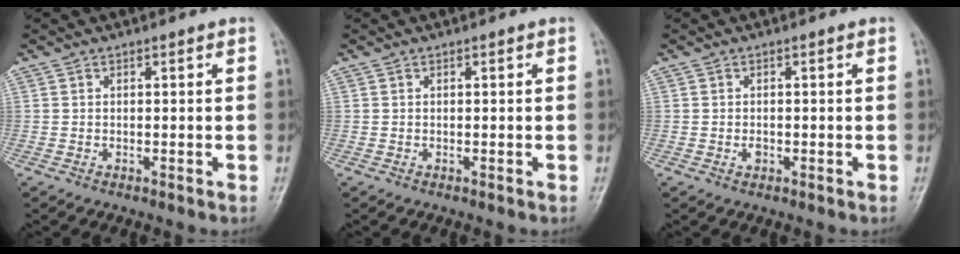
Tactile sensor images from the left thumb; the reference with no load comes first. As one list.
[{"total": 0.0}, {"total": 1.1, "force": [-0.3, 0.8, 0.8], "torque": [-0.009, 0.001, -0.005]}]